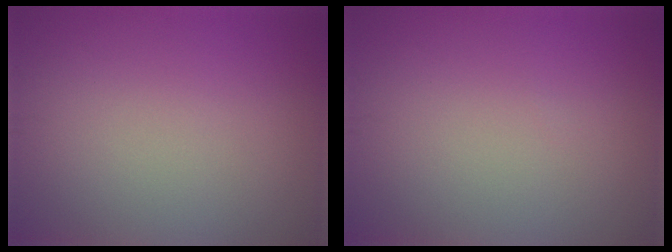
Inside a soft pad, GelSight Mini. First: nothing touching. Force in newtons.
{"total": 0.0}